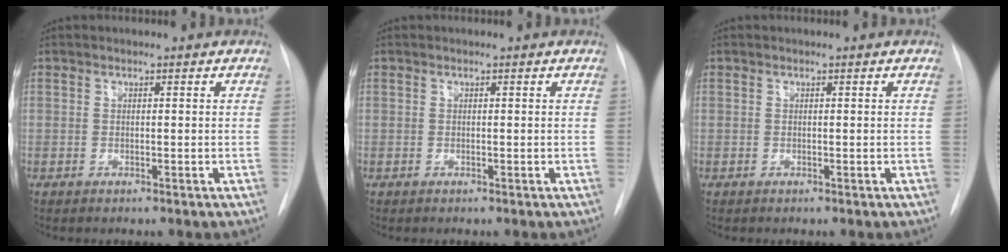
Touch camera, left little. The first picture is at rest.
{"total": 0.0}
{"total": 0.0}